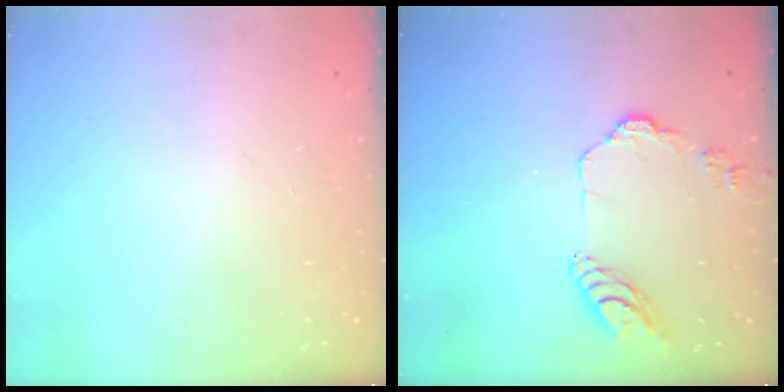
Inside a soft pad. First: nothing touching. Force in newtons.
{"total": 11.0, "press": 11.0, "slide": 1.1}